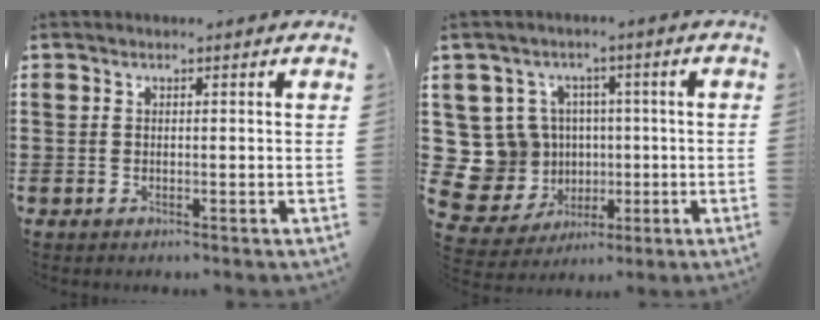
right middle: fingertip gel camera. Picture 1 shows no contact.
{"total": 10.5, "force": [0.6, 10.1, 3.0], "torque": [-0.125, -0.005, 0.016]}